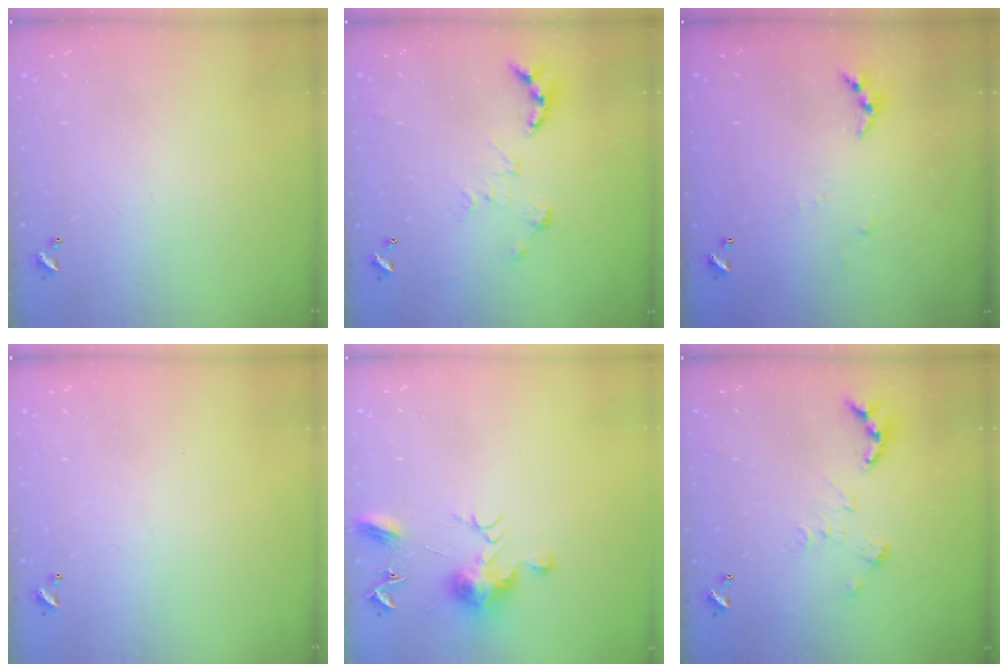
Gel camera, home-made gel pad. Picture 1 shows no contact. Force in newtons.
{"total": 0.0}
{"total": 4.2, "press": 4.2, "slide": 0.3}
{"total": 0.0}
{"total": 9.8, "press": 9.8, "slide": 0.7}
{"total": 0.0}